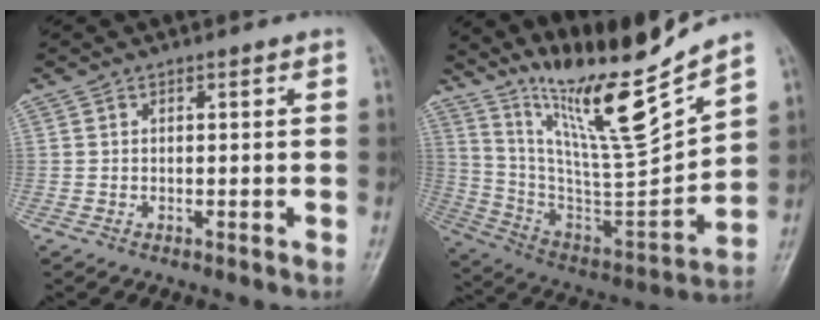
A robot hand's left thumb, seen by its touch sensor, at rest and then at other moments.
{"total": 19.8, "force": [15.8, 0.8, 12.0], "torque": [-0.173, -0.098, 0.294]}